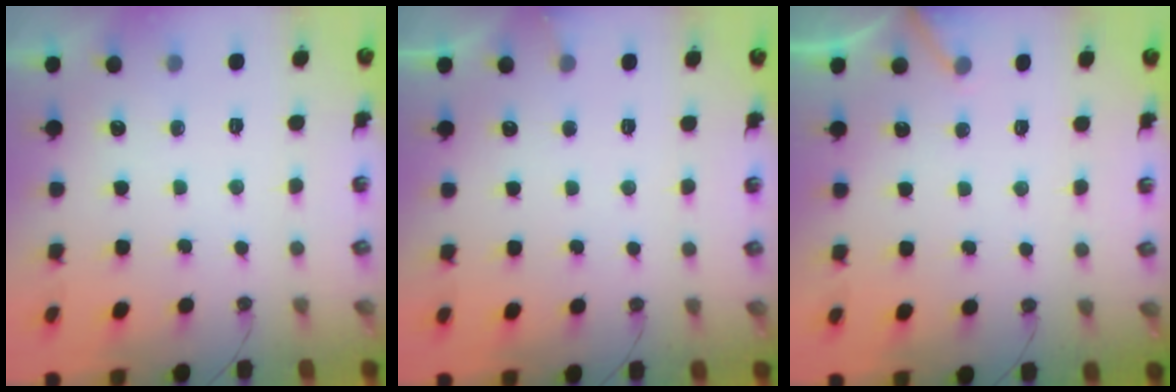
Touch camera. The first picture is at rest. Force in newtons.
{"total": 2.9, "press": 2.9, "slide": 0.2}
{"total": 3.7, "press": 3.6, "slide": 0.3}